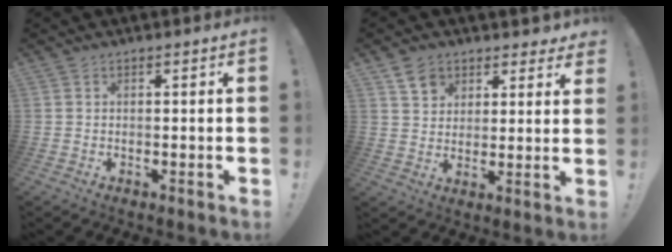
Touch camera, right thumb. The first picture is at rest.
{"total": 7.8, "force": [4.8, 5.6, 2.4], "torque": [-0.037, -0.025, 0.094]}